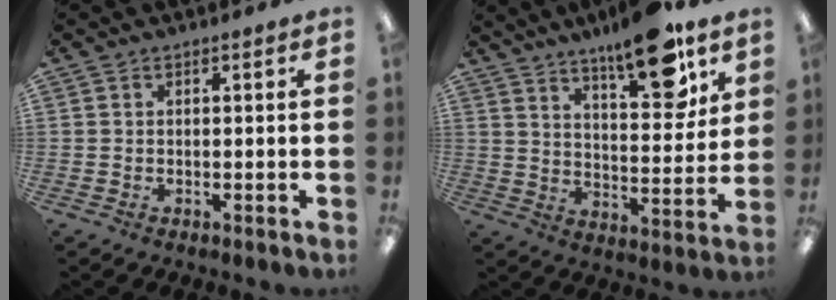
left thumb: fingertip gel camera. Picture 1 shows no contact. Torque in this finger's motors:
{"motor_torque": [0.27, 0.43, 1.55, -1.22, 0.10]}